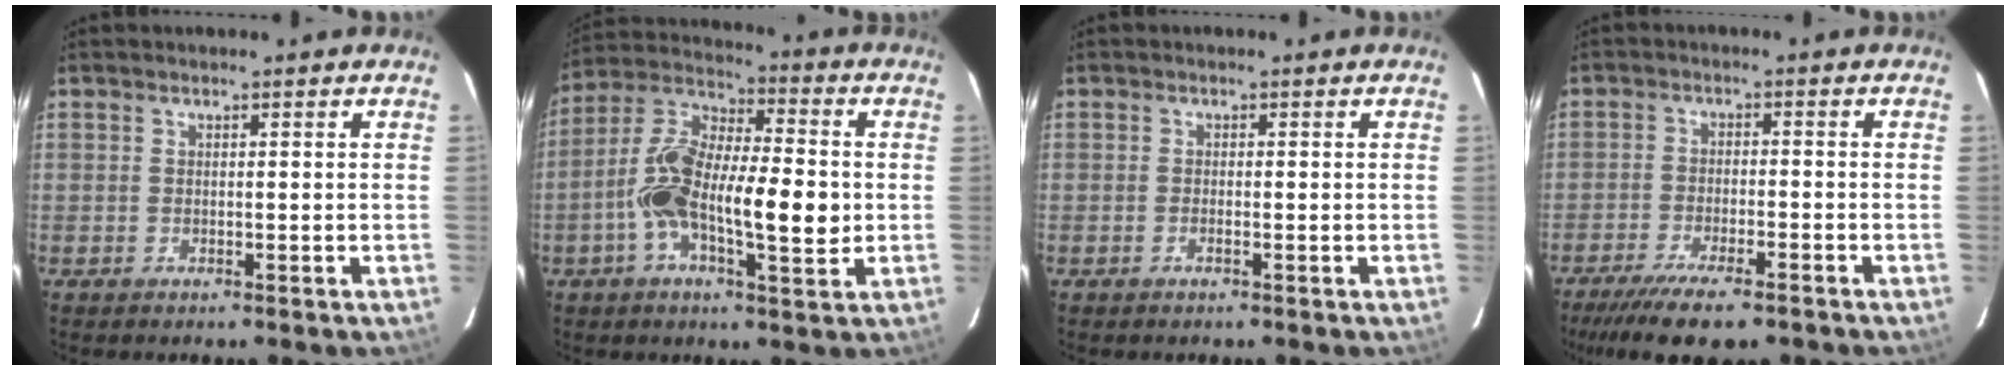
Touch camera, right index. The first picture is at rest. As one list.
[{"total": 16.0, "force": [-2.2, 4.8, 15.1], "torque": [-0.287, 0.019, -0.044]}, {"total": 0.6, "force": [-0.3, 0.1, 0.5], "torque": [-0.011, 0.000, -0.005]}, {"total": 9.8, "force": [-7.5, 2.2, 5.9], "torque": [-0.093, -0.017, -0.121]}]